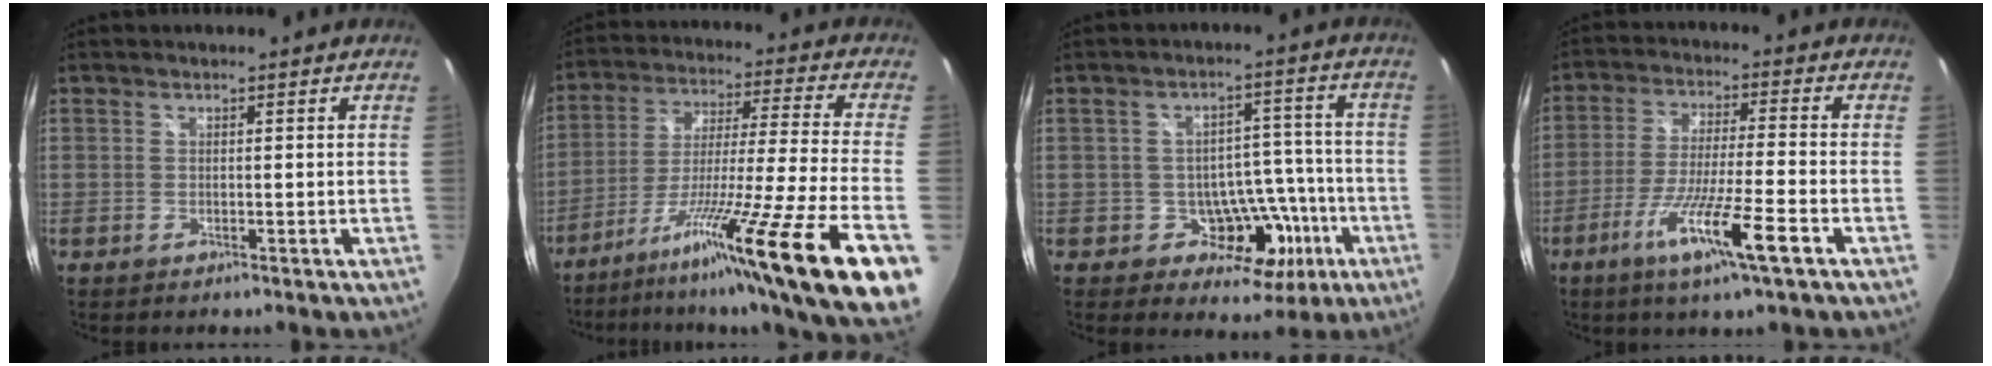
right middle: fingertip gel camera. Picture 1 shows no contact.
{"total": 23.8, "force": [-15.3, -1.3, 18.2], "torque": [-0.267, -0.061, -0.242]}
{"total": 9.3, "force": [-3.9, 7.4, 4.2], "torque": [-0.059, 0.030, -0.038]}
{"total": 11.9, "force": [-6.3, 0.0, 10.1], "torque": [-0.200, -0.019, -0.115]}